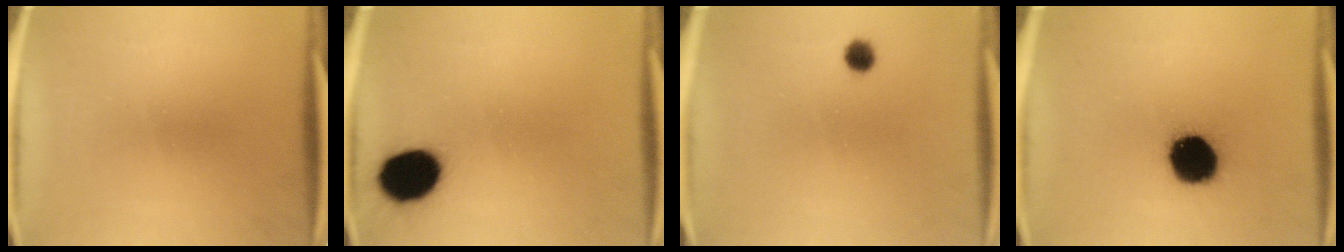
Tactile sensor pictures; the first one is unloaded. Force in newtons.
{"total": 12.6}
{"total": 2.4}
{"total": 16.0}